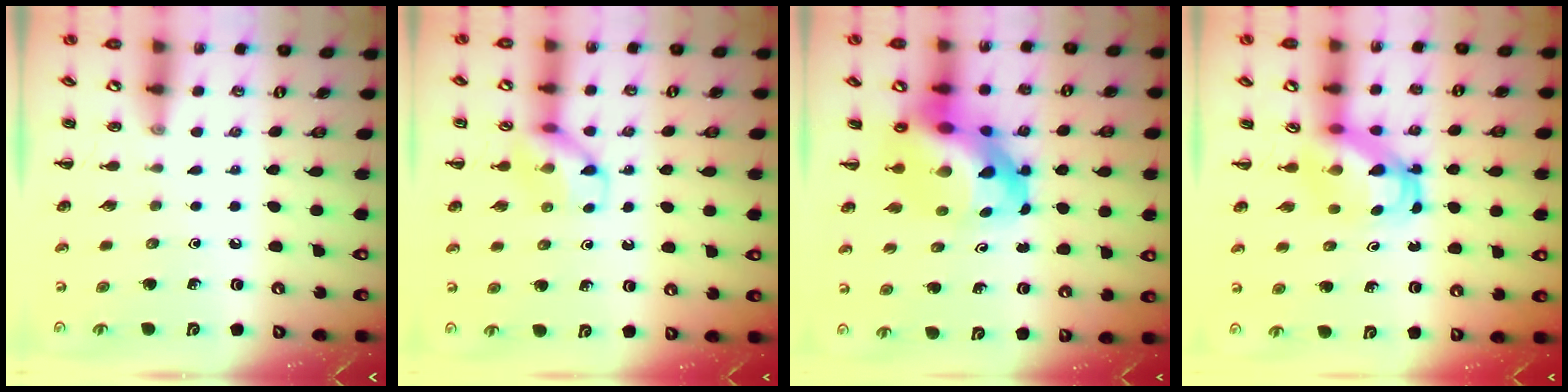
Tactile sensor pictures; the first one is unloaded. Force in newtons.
{"total": 10.5, "press": 10.5, "slide": 1.0}
{"total": 13.8, "press": 13.3, "slide": 3.6}
{"total": 5.0, "press": 4.9, "slide": 0.8}